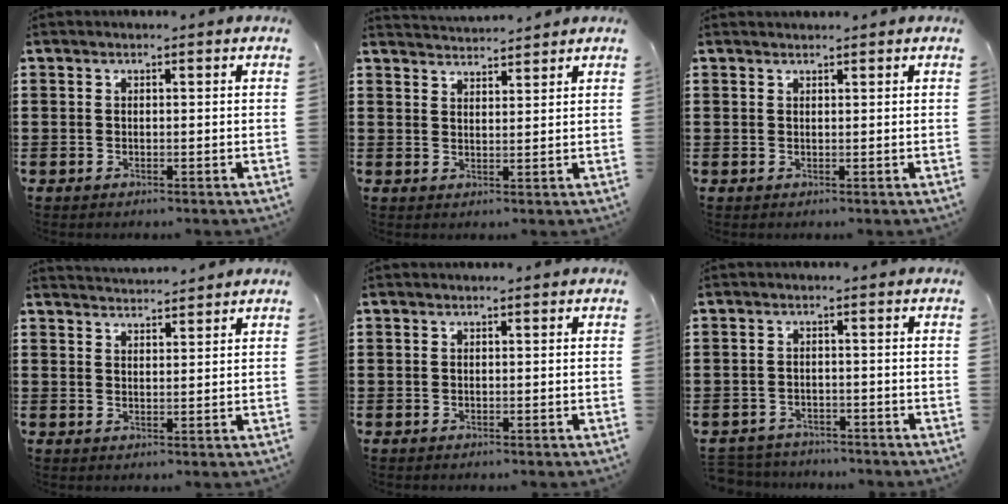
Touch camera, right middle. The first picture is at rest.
{"total": 2.8, "force": [2.8, 0.1, -0.3], "torque": [-0.003, -0.006, 0.053]}
{"total": 0.8, "force": [0.8, 0.2, -0.1], "torque": [-0.001, -0.001, 0.016]}
{"total": 2.4, "force": [2.4, 0.0, -0.2], "torque": [-0.004, -0.003, 0.046]}
{"total": 0.0}
{"total": 2.7, "force": [-2.6, 0.6, -0.3], "torque": [-0.002, 0.000, -0.059]}